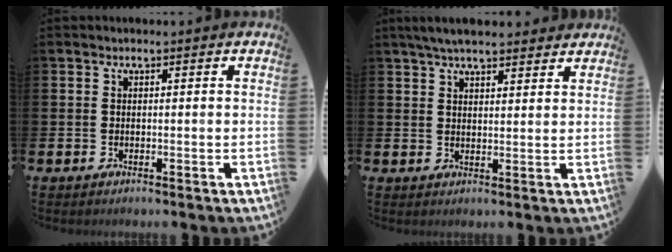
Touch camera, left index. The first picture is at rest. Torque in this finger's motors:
{"motor_torque": [1.10, -1.04, 0.50, 0.21]}